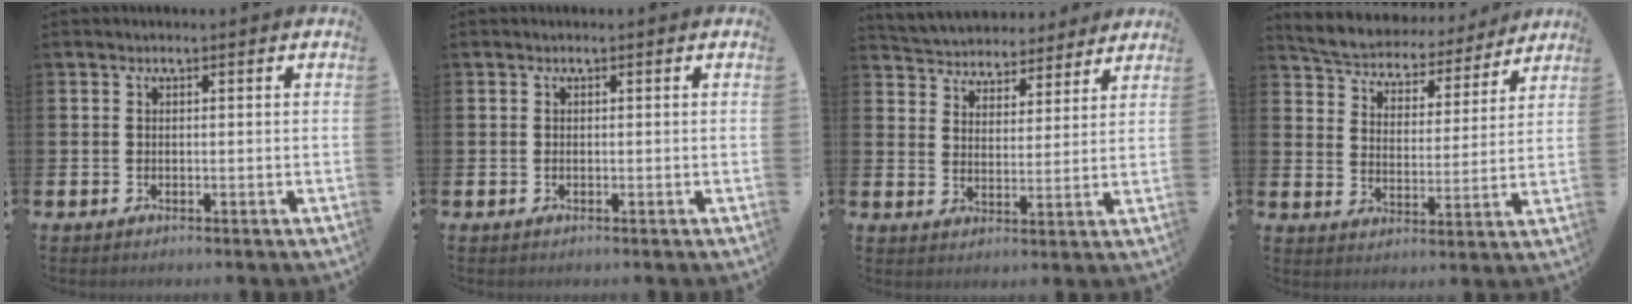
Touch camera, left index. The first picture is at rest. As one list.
[{"total": 0.0}, {"total": 5.0, "force": [4.7, 1.5, -0.4], "torque": [-0.024, -0.034, 0.082]}, {"total": 5.7, "force": [5.6, 1.4, 0.3], "torque": [-0.034, -0.049, 0.093]}]